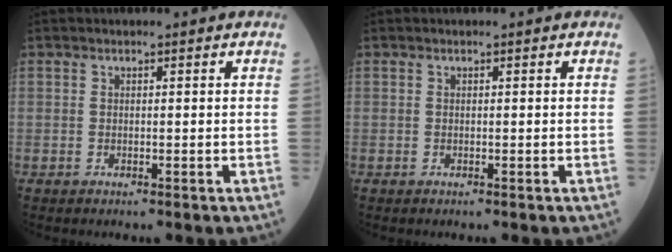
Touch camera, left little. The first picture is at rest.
{"total": 0.0}